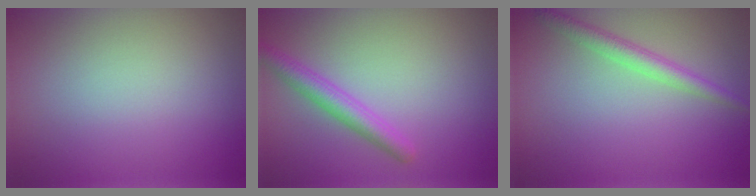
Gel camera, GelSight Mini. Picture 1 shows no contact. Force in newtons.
{"total": 2.8, "press": 2.8, "slide": 0.2}
{"total": 2.4, "press": 2.4, "slide": 0.1}